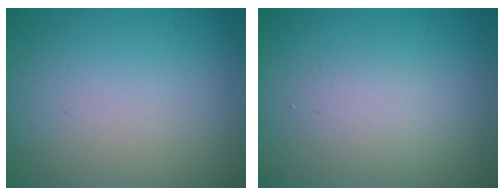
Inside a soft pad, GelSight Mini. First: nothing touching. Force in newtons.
{"total": 2.1, "press": 2.1, "slide": 0.0}